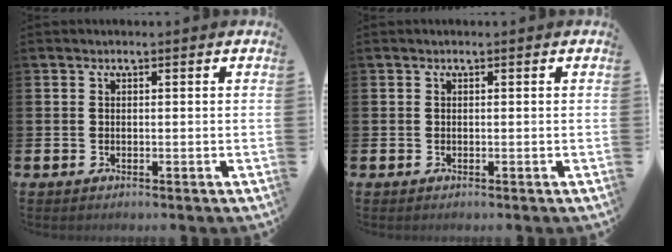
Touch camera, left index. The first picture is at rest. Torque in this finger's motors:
{"motor_torque": [-0.14, 0.04, -0.08, 0.00]}